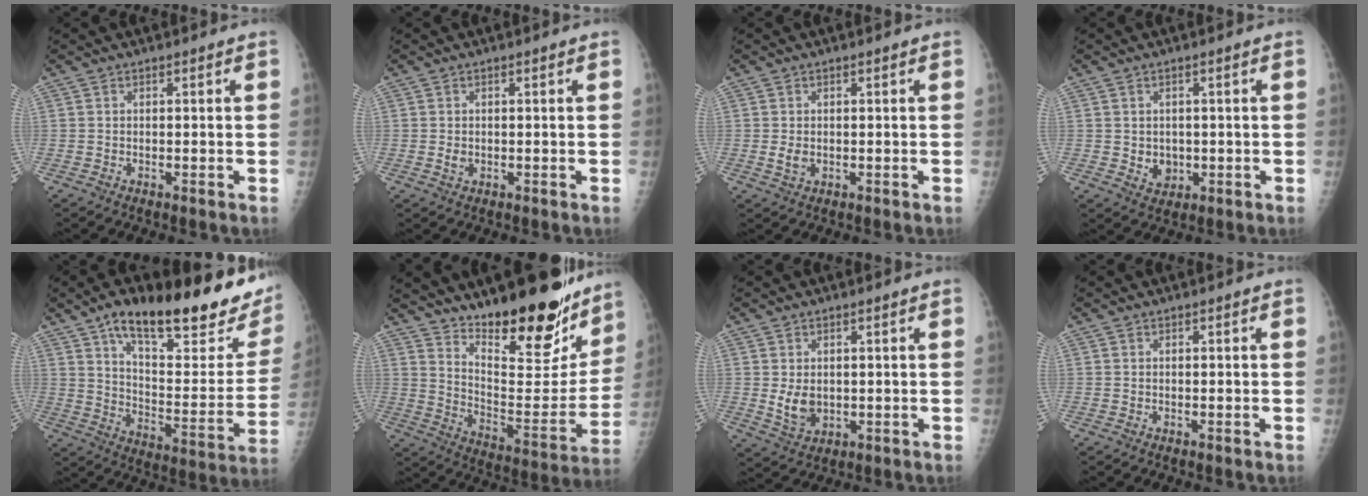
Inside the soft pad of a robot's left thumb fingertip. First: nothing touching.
{"total": 1.3, "force": [0.1, 0.9, 0.9], "torque": [-0.012, -0.001, 0.005]}
{"total": 2.0, "force": [0.1, 1.3, 1.5], "torque": [-0.024, -0.004, 0.007]}
{"total": 3.3, "force": [-0.1, 2.8, 1.8], "torque": [-0.015, -0.003, 0.010]}
{"total": 29.1, "force": [18.3, 9.3, 20.6], "torque": [-0.264, -0.056, 0.274]}
{"total": 23.6, "force": [17.7, 7.7, 13.6], "torque": [-0.157, -0.117, 0.271]}
{"total": 4.7, "force": [0.4, 3.3, 3.2], "torque": [-0.043, -0.012, 0.021]}
{"total": 0.0}